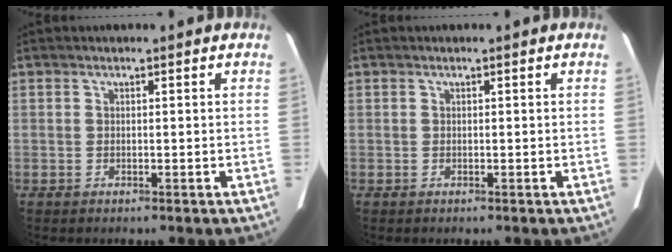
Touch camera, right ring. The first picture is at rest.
{"total": 0.0}